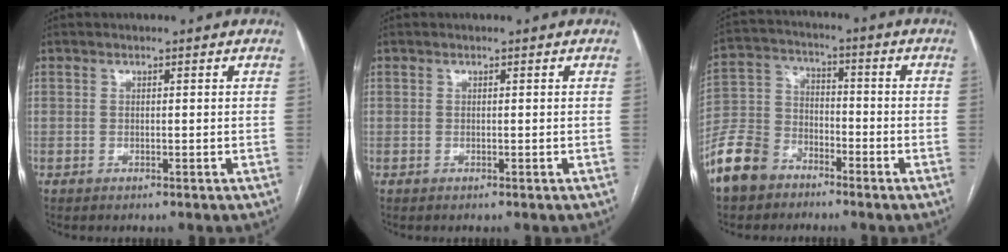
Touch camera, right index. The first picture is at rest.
{"total": 0.0}
{"total": 10.1, "force": [-7.1, 6.4, 3.2], "torque": [-0.088, 0.004, -0.147]}